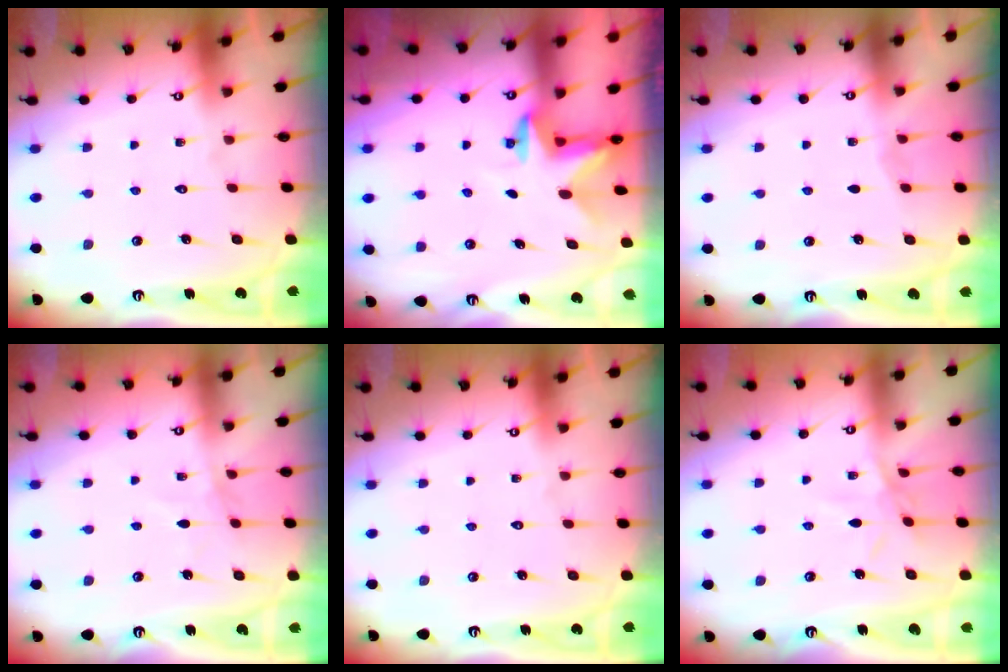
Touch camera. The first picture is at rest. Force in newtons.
{"total": 2.4, "press": 2.3, "slide": 0.4}
{"total": 2.3, "press": 2.3, "slide": 0.4}
{"total": 2.3, "press": 2.3, "slide": 0.3}
{"total": 0.0}
{"total": 4.1, "press": 4.0, "slide": 0.5}